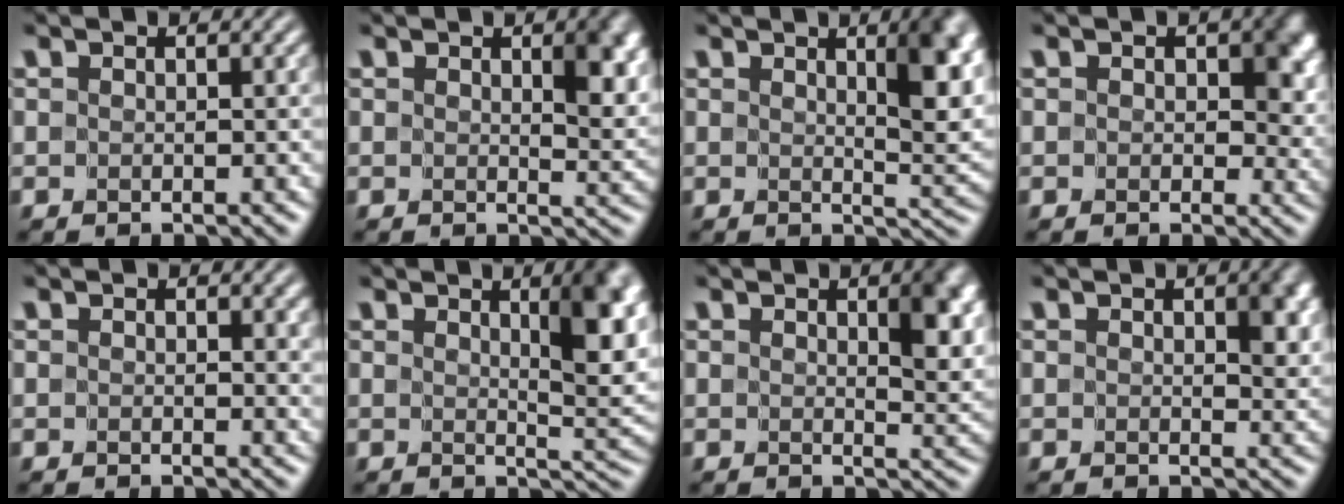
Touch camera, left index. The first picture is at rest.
{"total": 3.6, "force": [1.1, 1.7, 3.0], "torque": [-0.038, -0.009, 0.020]}
{"total": 5.2, "force": [2.1, 1.5, 4.5], "torque": [-0.053, -0.007, 0.037]}
{"total": 4.0, "force": [0.6, 2.7, 3.0], "torque": [-0.028, -0.002, 0.005]}
{"total": 1.8, "force": [0.6, 1.0, 1.3], "torque": [-0.009, -0.001, 0.007]}
{"total": 5.8, "force": [2.3, 1.6, 5.1], "torque": [-0.060, -0.008, 0.041]}
{"total": 4.0, "force": [1.3, 1.7, 3.3], "torque": [-0.042, -0.009, 0.024]}
{"total": 3.3, "force": [0.6, 1.8, 2.7], "torque": [-0.032, -0.005, 0.012]}